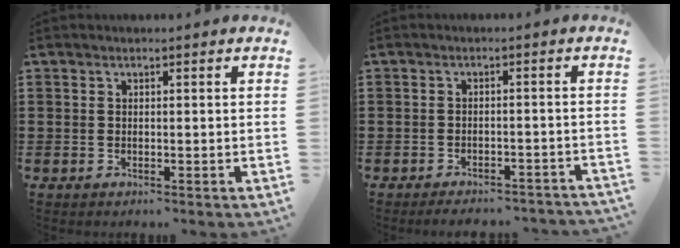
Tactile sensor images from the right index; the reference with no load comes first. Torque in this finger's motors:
{"motor_torque": [-1.13, -1.01, -0.97, -0.17]}